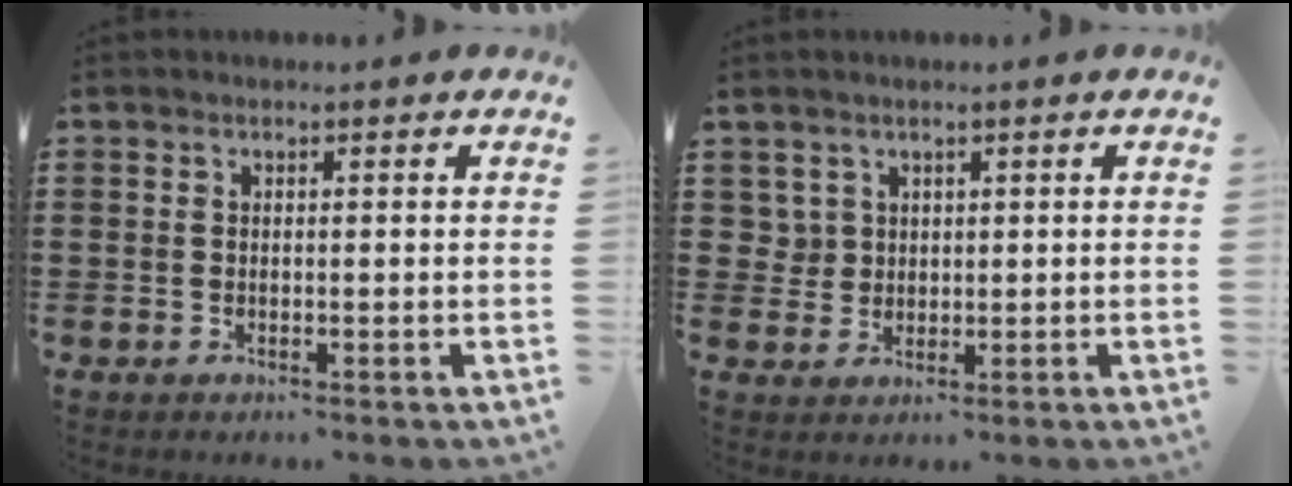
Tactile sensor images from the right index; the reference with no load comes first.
{"total": 2.4, "force": [1.1, 2.1, 0.2], "torque": [-0.016, 0.008, 0.020]}